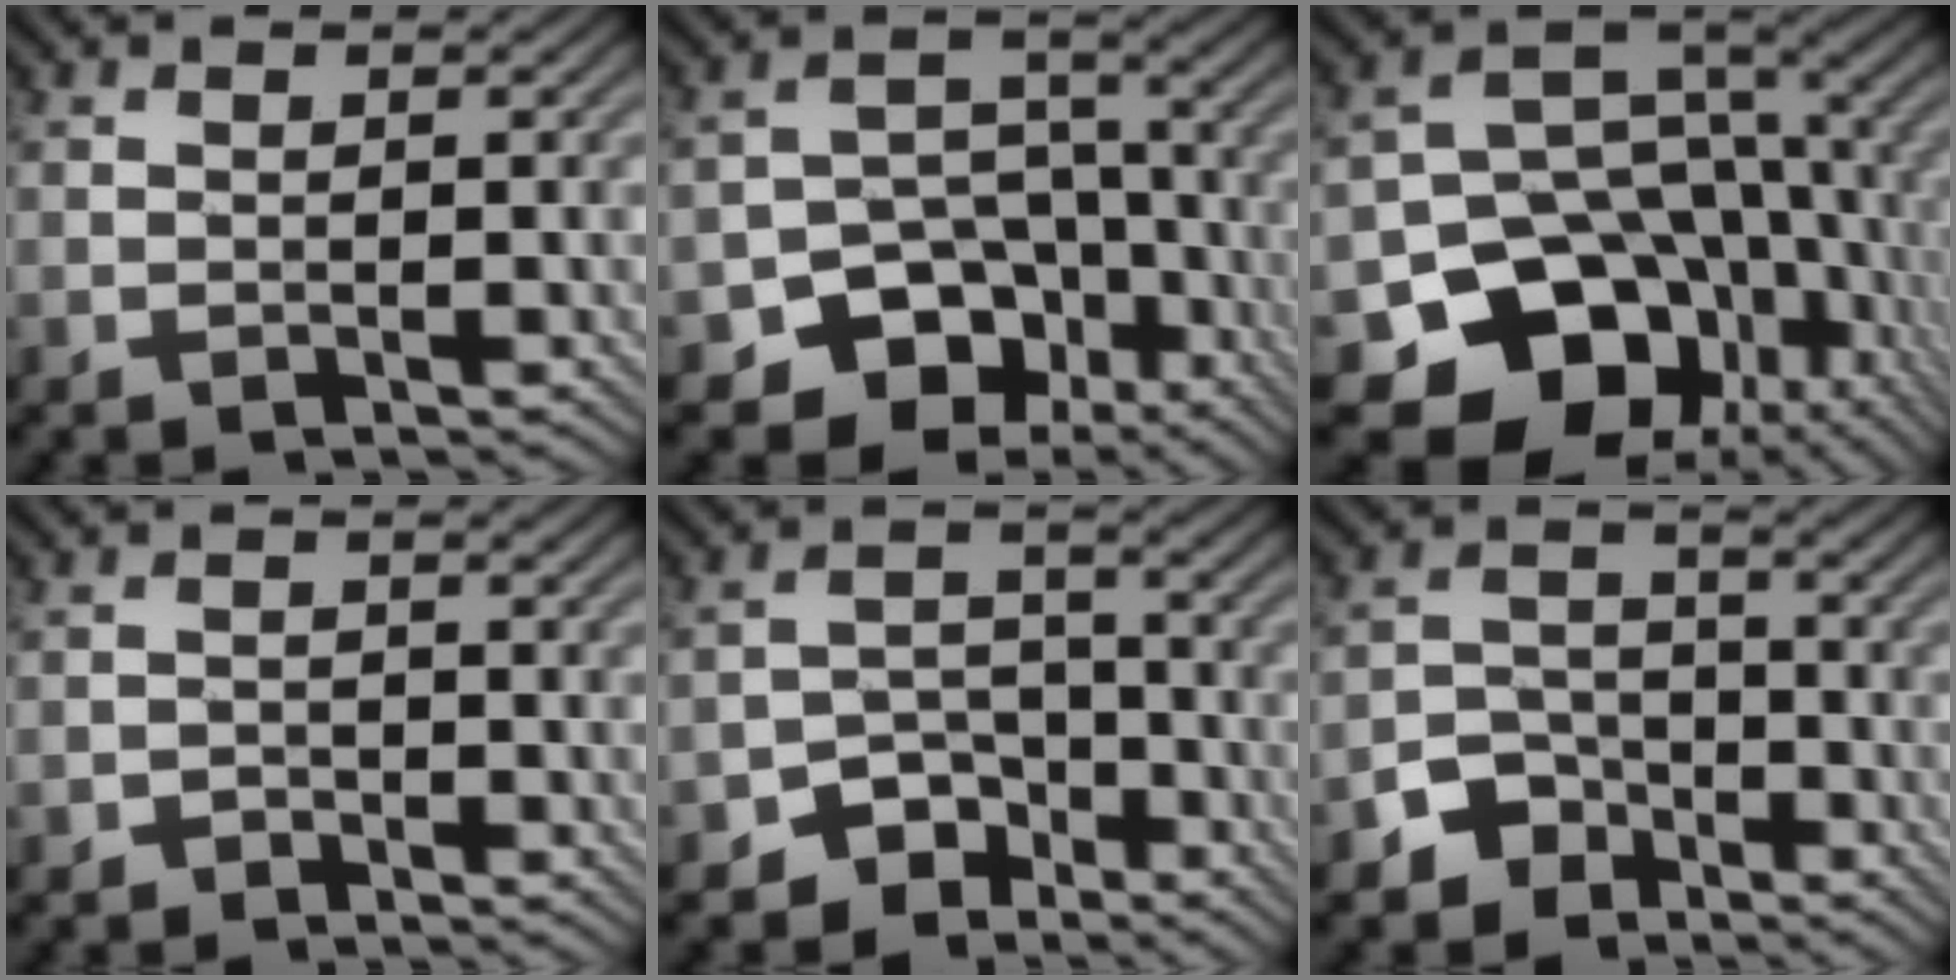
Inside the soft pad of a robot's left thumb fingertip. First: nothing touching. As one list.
[{"total": 10.7, "force": [-5.8, 7.8, 4.6], "torque": [-0.066, -0.002, -0.102]}, {"total": 16.2, "force": [-6.7, 12.2, 8.3], "torque": [-0.151, -0.039, -0.104]}, {"total": 1.4, "force": [-1.1, 0.8, 0.2], "torque": [-0.001, 0.002, -0.022]}, {"total": 6.6, "force": [-4.6, 4.2, 2.1], "torque": [-0.028, -0.002, -0.085]}, {"total": 5.5, "force": [-3.7, 3.7, 1.5], "torque": [-0.026, 0.001, -0.079]}]